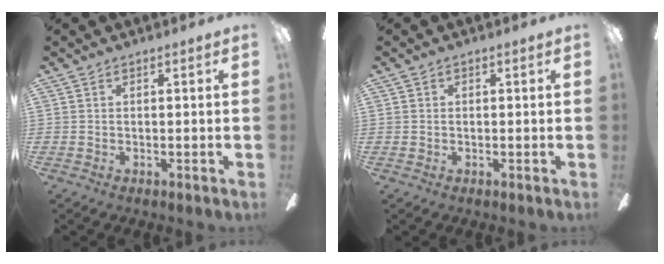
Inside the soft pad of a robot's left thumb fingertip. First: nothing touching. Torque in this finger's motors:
{"motor_torque": [0.00, 0.00, 0.00, 0.00, 0.00]}